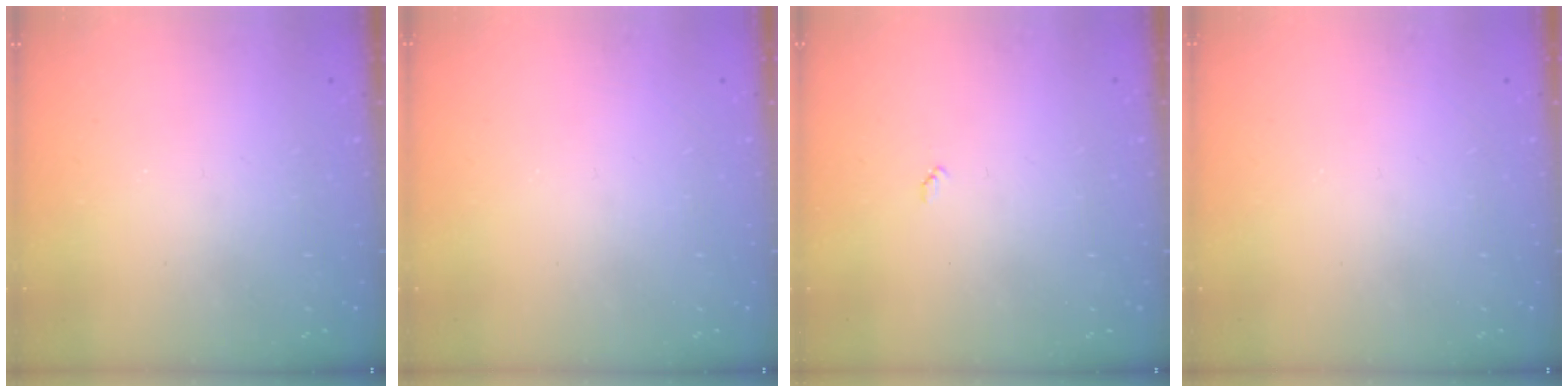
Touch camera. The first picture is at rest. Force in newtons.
{"total": 0.0}
{"total": 3.1, "press": 3.1, "slide": 0.4}
{"total": 0.0}